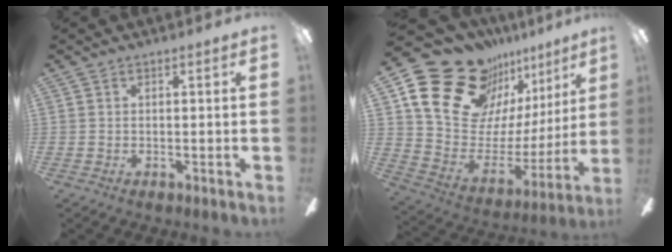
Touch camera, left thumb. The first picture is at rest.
{"total": 24.5, "force": [17.3, 14.5, 9.6], "torque": [-0.149, -0.120, 0.336]}